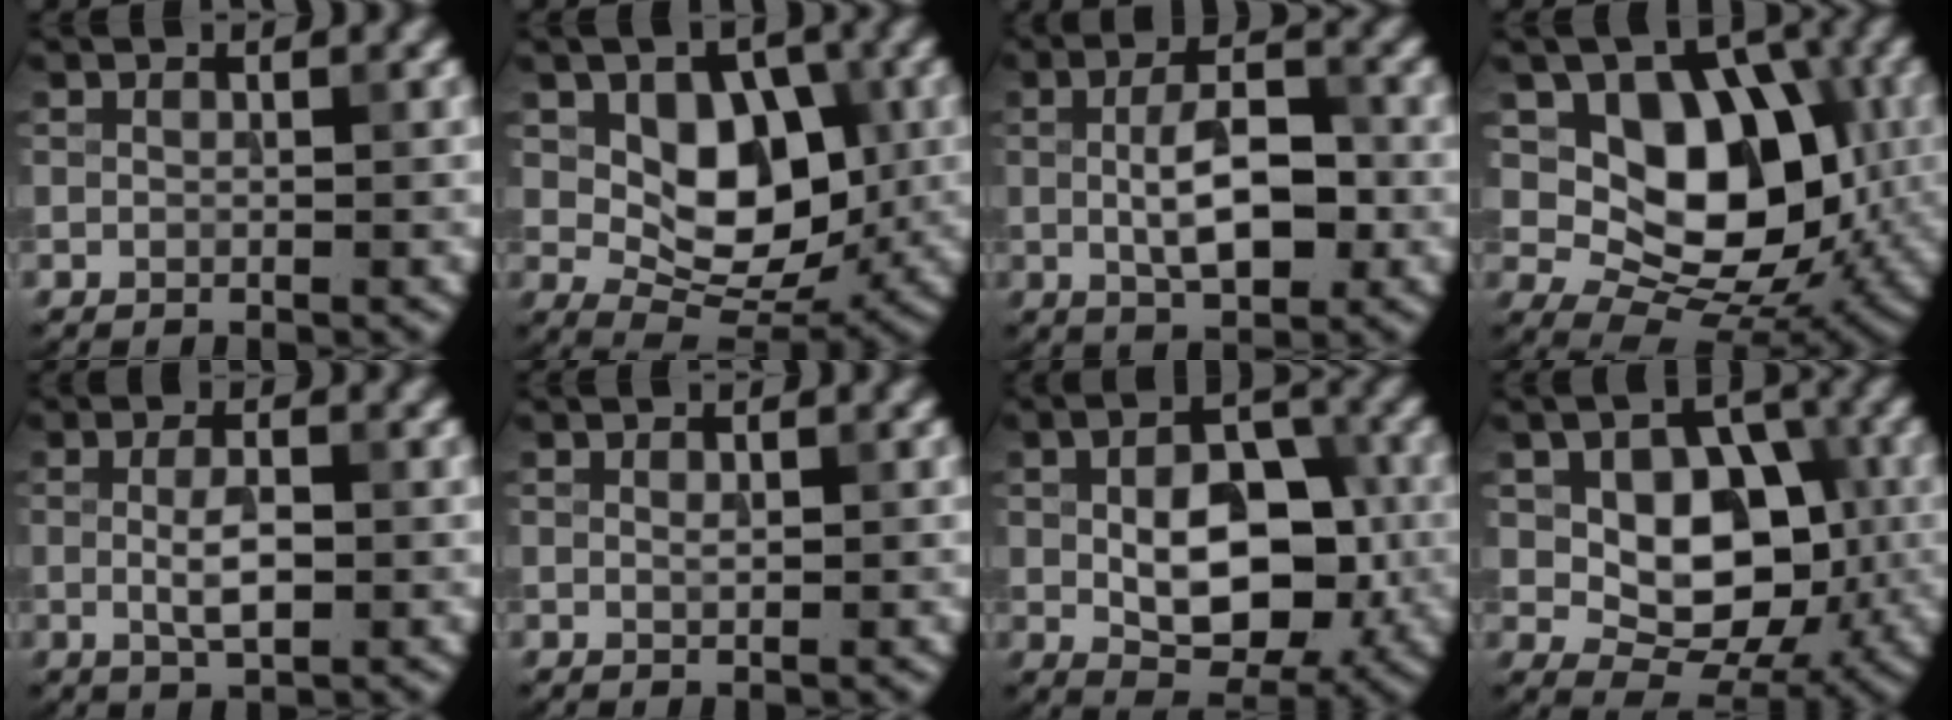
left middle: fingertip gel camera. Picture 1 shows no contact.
{"total": 7.4, "force": [0.8, 5.0, 5.5], "torque": [-0.083, -0.012, 0.016]}
{"total": 6.0, "force": [-0.3, 2.6, 5.3], "torque": [-0.097, 0.001, -0.006]}
{"total": 9.8, "force": [0.9, 7.0, 6.8], "torque": [-0.102, -0.010, 0.014]}
{"total": 3.1, "force": [-0.2, 1.1, 2.9], "torque": [-0.059, -0.003, -0.003]}
{"total": 0.7, "force": [0.1, 0.3, 0.6], "torque": [-0.011, 0.000, 0.003]}
{"total": 8.5, "force": [-0.5, 5.1, 6.8], "torque": [-0.113, 0.000, -0.008]}
{"total": 8.7, "force": [0.2, 5.9, 6.4], "torque": [-0.100, -0.003, 0.003]}